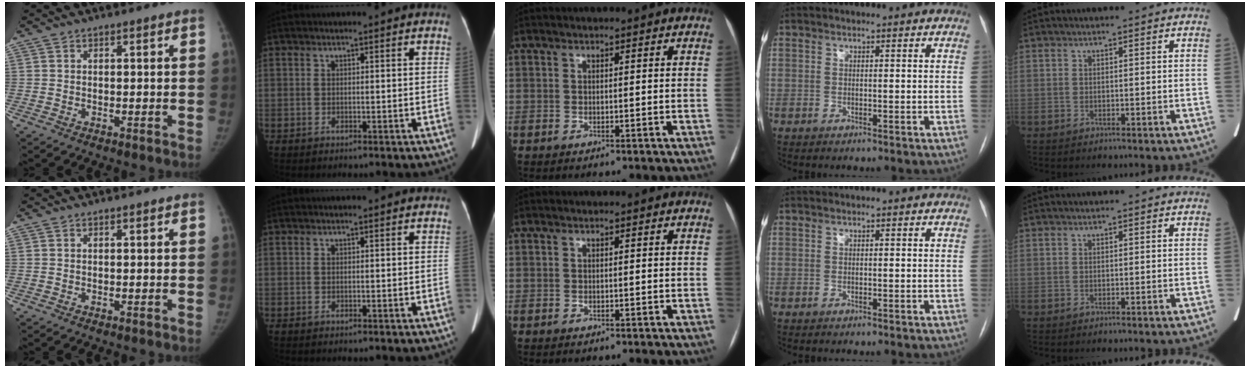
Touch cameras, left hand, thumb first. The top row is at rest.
{}